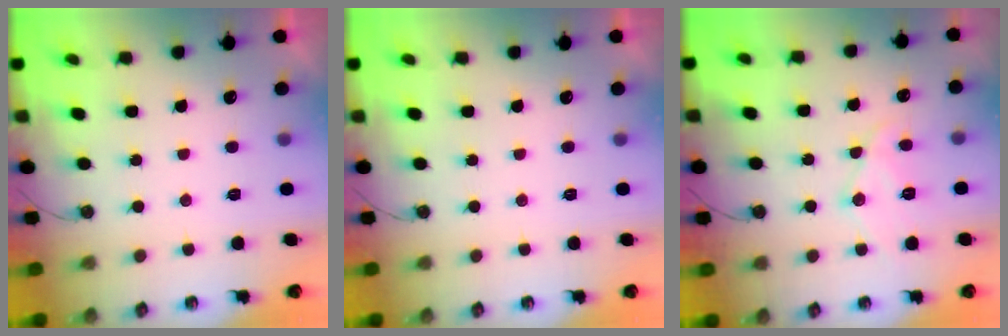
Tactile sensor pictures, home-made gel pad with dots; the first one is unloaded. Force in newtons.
{"total": 0.0}
{"total": 11.8, "press": 11.8, "slide": 1.0}